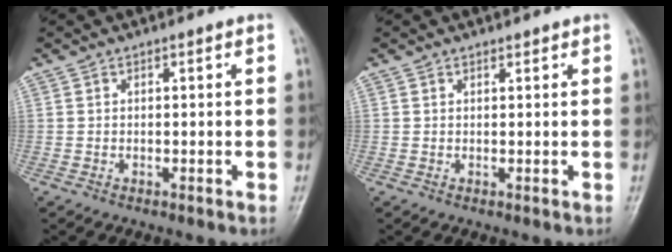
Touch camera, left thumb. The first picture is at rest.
{"total": 0.7, "force": [0.6, 0.3, 0.1], "torque": [-0.005, -0.005, 0.009]}